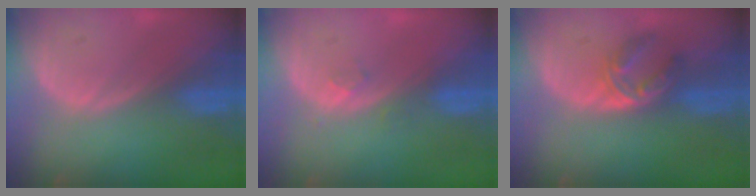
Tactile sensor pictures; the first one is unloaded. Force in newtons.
{"total": 1.4, "press": 1.3, "slide": 0.6}
{"total": 5.7, "press": 4.7, "slide": 3.3}